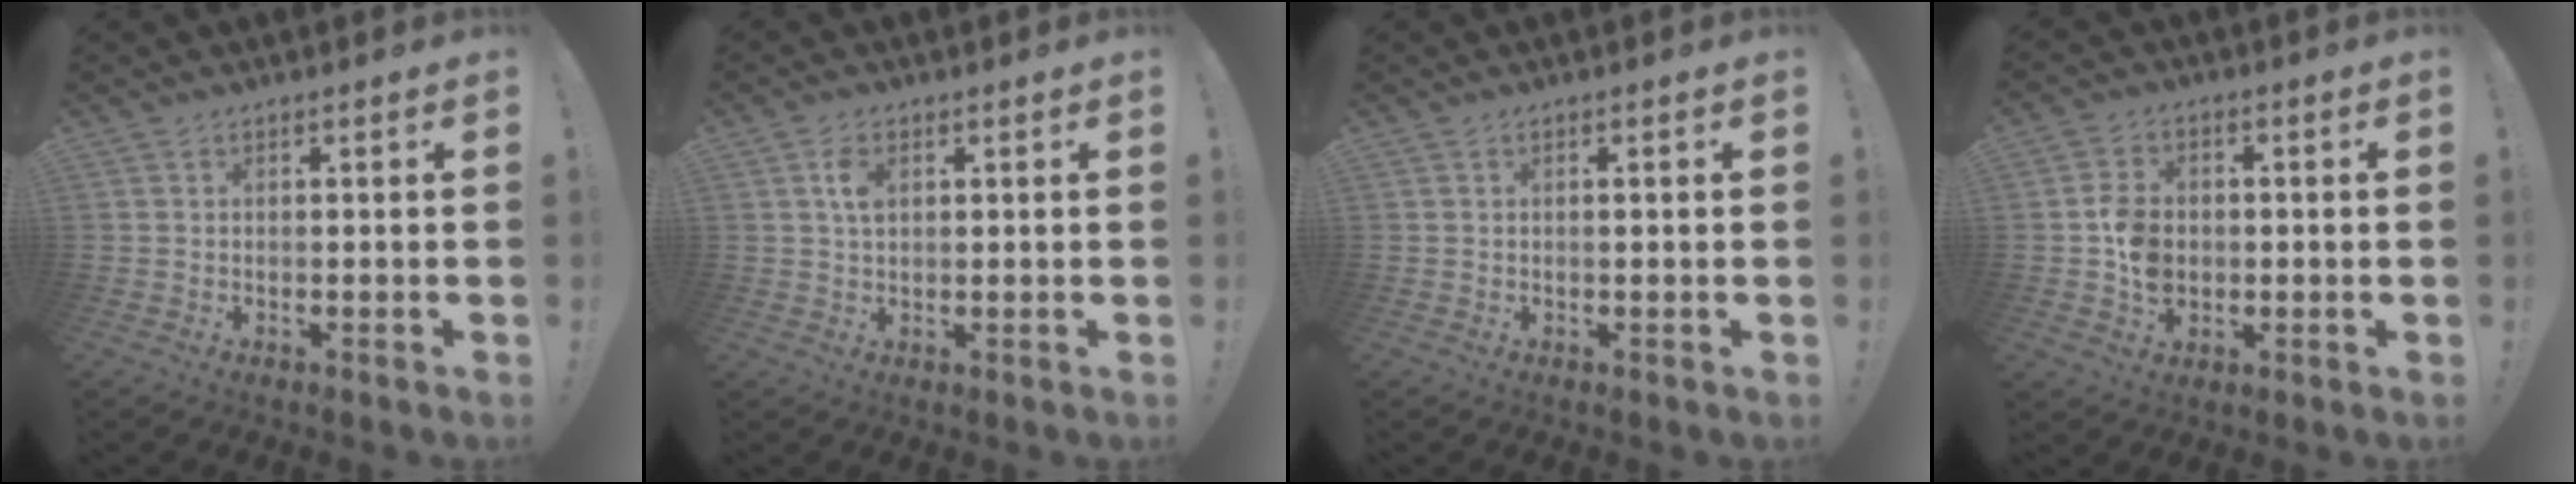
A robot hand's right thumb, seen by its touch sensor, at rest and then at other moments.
{"total": 4.4, "force": [1.4, 2.7, 3.2], "torque": [-0.055, 0.003, 0.024]}
{"total": 1.0, "force": [0.1, 0.0, 1.0], "torque": [-0.011, -0.004, -0.002]}
{"total": 8.7, "force": [-1.4, 7.0, 5.0], "torque": [-0.090, 0.016, -0.020]}